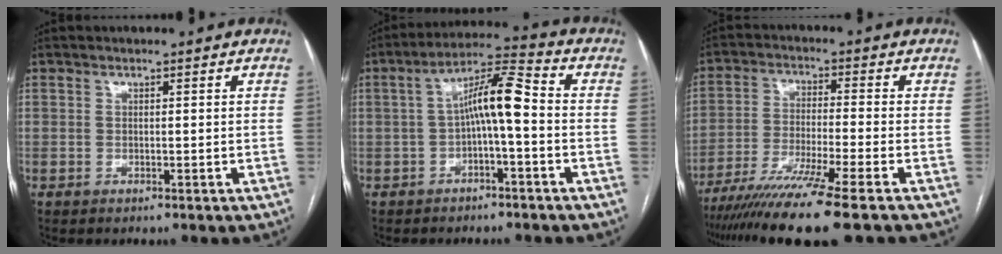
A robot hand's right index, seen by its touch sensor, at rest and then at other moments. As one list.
[{"total": 8.2, "force": [-0.7, 1.1, 8.1], "torque": [-0.140, 0.033, -0.016]}, {"total": 12.6, "force": [-9.5, -1.9, 8.0], "torque": [-0.131, -0.038, -0.154]}]